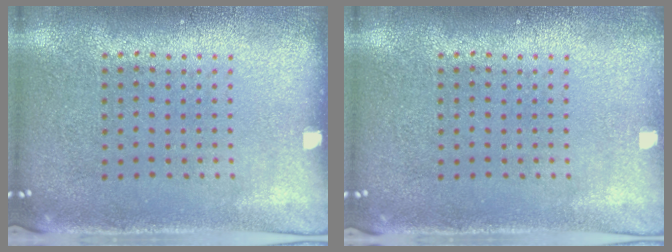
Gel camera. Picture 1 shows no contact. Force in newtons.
{"total": 0.6, "press": 0.5, "slide": 0.2}